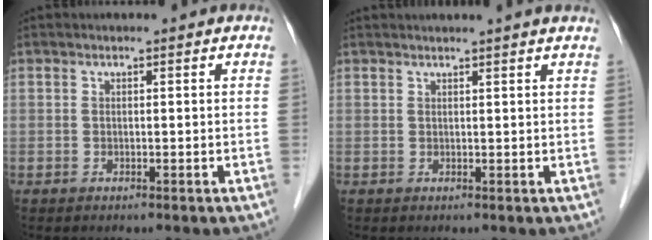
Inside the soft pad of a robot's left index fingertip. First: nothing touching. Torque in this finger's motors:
{"motor_torque": [0.92, -1.22, 0.12, 0.01]}